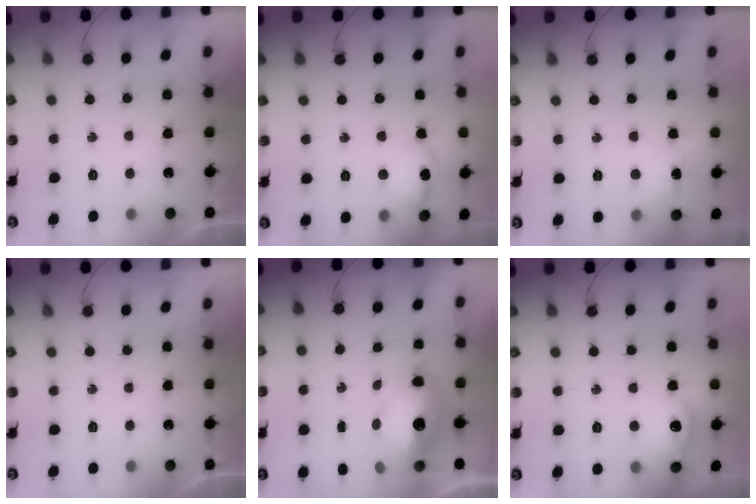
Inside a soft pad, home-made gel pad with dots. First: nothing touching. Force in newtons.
{"total": 11.1, "press": 11.1, "slide": 0.9}
{"total": 5.7, "press": 4.1, "slide": 4.0}
{"total": 0.0}
{"total": 12.3, "press": 12.2, "slide": 1.3}
{"total": 9.8, "press": 9.7, "slide": 1.0}